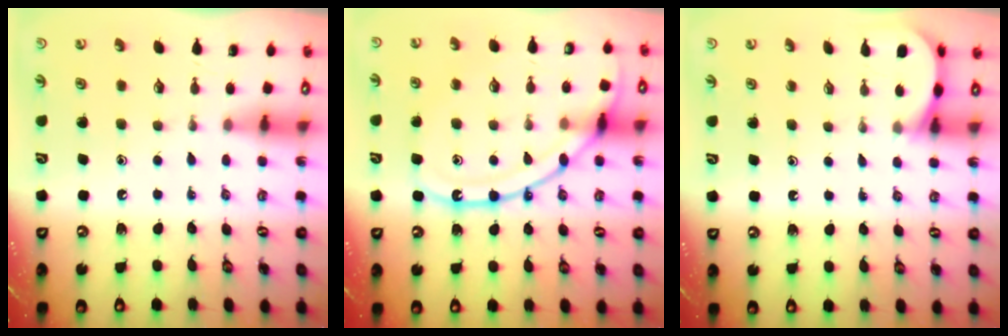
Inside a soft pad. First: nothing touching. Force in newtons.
{"total": 16.2, "press": 16.1, "slide": 1.6}
{"total": 3.8, "press": 3.8, "slide": 0.4}